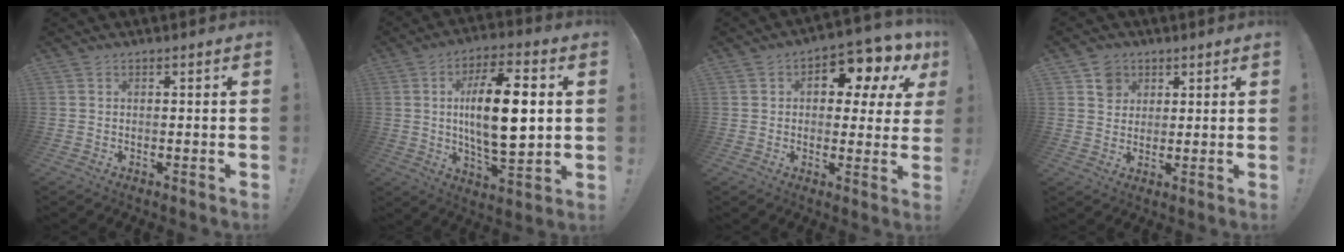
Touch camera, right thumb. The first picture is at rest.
{"total": 18.2, "force": [2.1, 6.6, 16.8], "torque": [-0.304, -0.003, 0.018]}
{"total": 9.6, "force": [5.0, 5.0, 6.5], "torque": [-0.082, -0.040, 0.082]}
{"total": 6.6, "force": [3.2, 5.5, 1.6], "torque": [-0.015, -0.010, 0.061]}